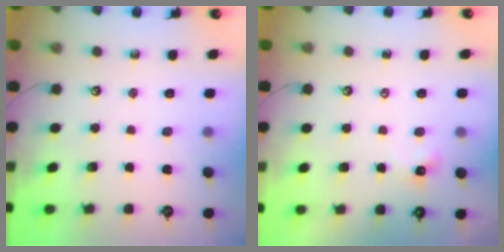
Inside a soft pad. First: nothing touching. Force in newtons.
{"total": 2.2, "press": 2.2, "slide": 0.4}